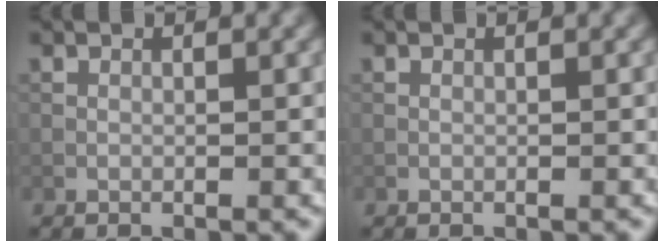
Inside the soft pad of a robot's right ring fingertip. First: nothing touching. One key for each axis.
{"total": 0.0}